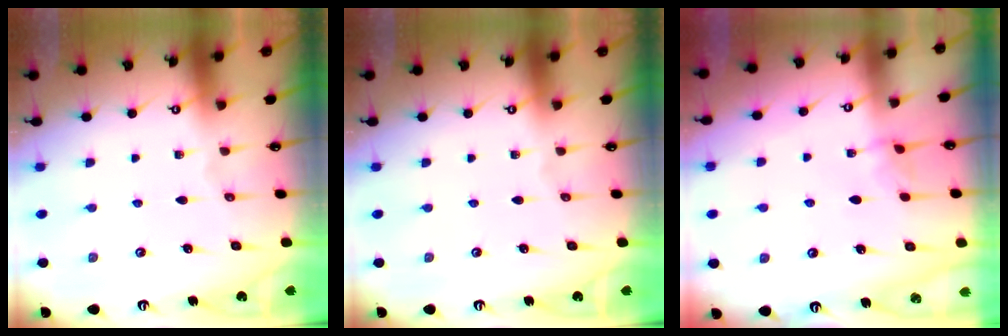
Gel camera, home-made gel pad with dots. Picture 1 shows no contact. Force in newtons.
{"total": 0.0}
{"total": 2.8, "press": 2.8, "slide": 0.3}